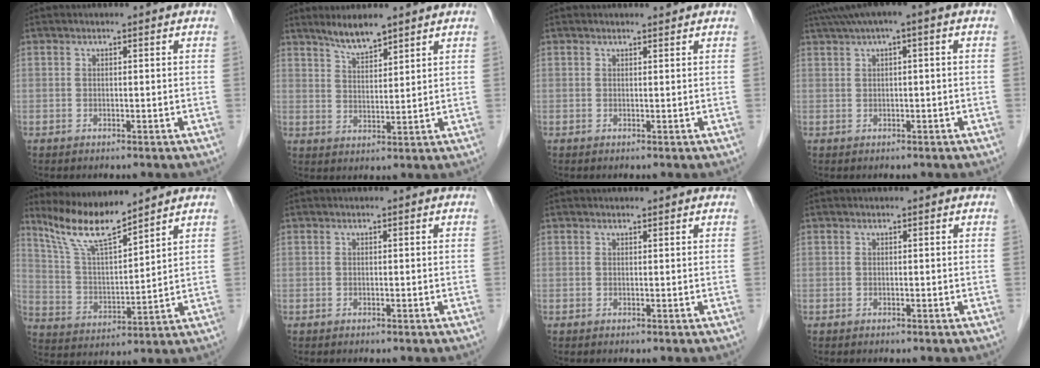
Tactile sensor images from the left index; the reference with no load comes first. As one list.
[{"total": 4.9, "force": [4.3, 0.6, 2.4], "torque": [-0.051, 0.004, 0.082]}, {"total": 0.7, "force": [0.7, 0.0, 0.0], "torque": [-0.010, -0.002, 0.010]}, {"total": 4.1, "force": [1.6, 0.5, 3.7], "torque": [-0.073, 0.031, 0.028]}, {"total": 9.3, "force": [8.4, 0.1, 4.0], "torque": [-0.094, -0.001, 0.168]}, {"total": 0.0}, {"total": 1.4, "force": [1.4, 0.2, 0.2], "torque": [-0.014, 0.009, 0.015]}, {"total": 0.0}]